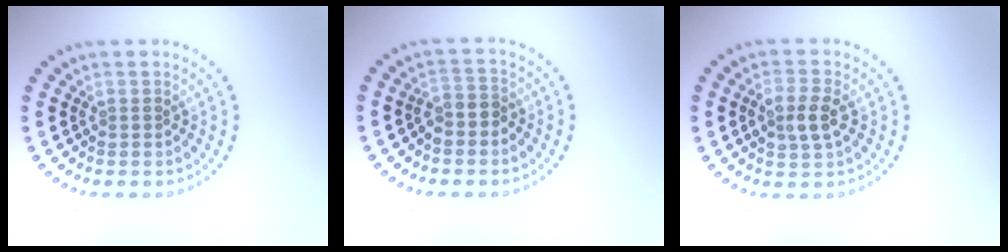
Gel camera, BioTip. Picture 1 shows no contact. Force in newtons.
{"total": 1.8, "press": 1.6, "slide": 0.9}
{"total": 2.7, "press": 2.7, "slide": 0.4}